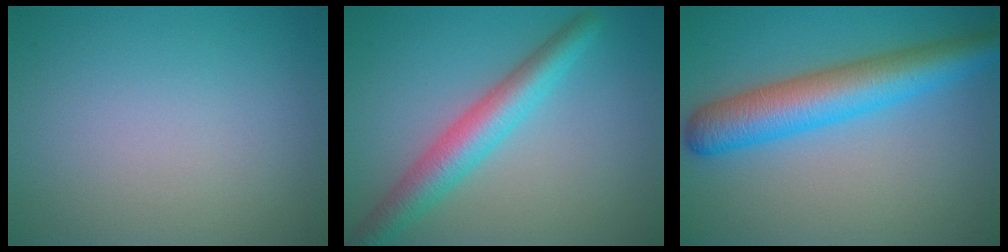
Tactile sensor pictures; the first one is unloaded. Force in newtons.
{"total": 4.8, "press": 4.8, "slide": 0.1}
{"total": 7.2, "press": 7.2, "slide": 0.2}